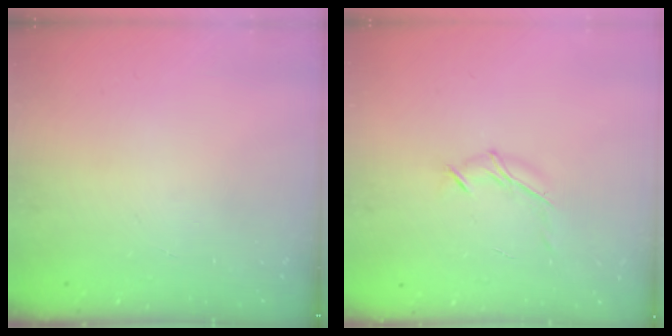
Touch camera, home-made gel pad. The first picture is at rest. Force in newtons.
{"total": 6.7, "press": 6.6, "slide": 1.2}